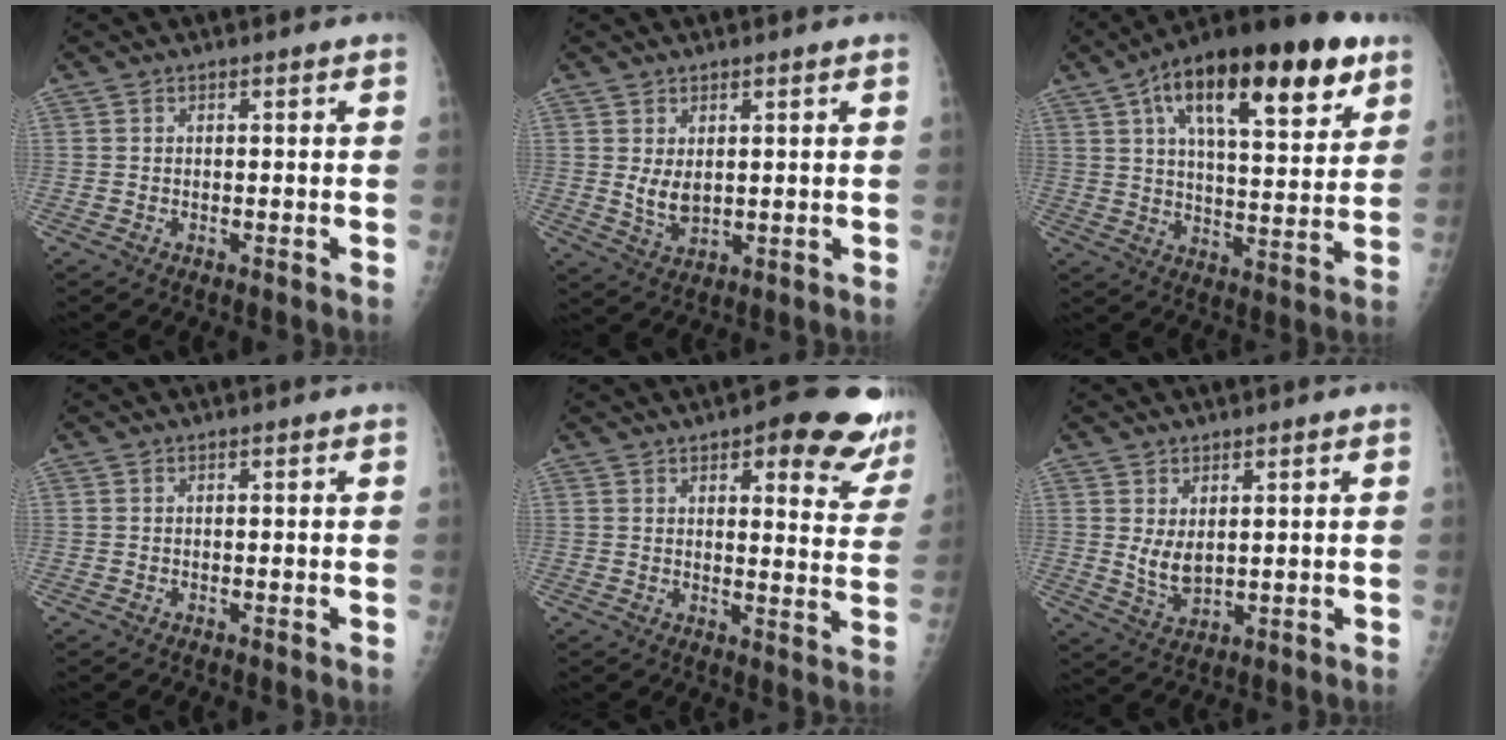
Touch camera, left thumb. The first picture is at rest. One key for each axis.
{"total": 4.4, "fx": 0.9, "fy": 2.6, "fz": 3.5, "tx": -0.052, "ty": -0.015, "tz": 0.026}
{"total": 24.5, "fx": 12.2, "fy": 9.2, "fz": 19.1, "tx": -0.279, "ty": -0.018, "tz": 0.191}
{"total": 0.0}
{"total": 15.7, "fx": 10.2, "fy": 5.5, "fz": 10.6, "tx": -0.077, "ty": -0.049, "tz": 0.109}
{"total": 4.7, "fx": 1.3, "fy": 2.6, "fz": 3.8, "tx": -0.060, "ty": -0.018, "tz": 0.035}